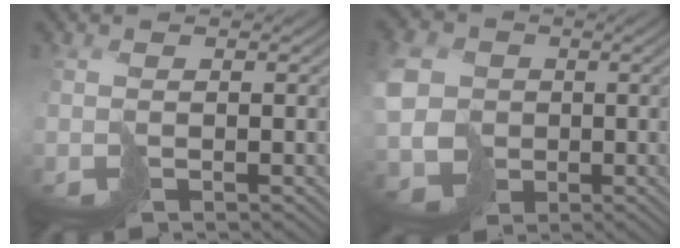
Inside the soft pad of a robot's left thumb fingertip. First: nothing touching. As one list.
[{"total": 8.2, "force": [0.3, 7.5, 3.5], "torque": [-0.108, -0.002, 0.004]}]